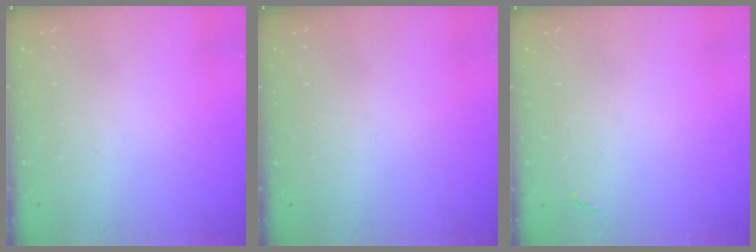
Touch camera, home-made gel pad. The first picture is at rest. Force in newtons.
{"total": 0.0}
{"total": 2.8, "press": 2.8, "slide": 0.4}